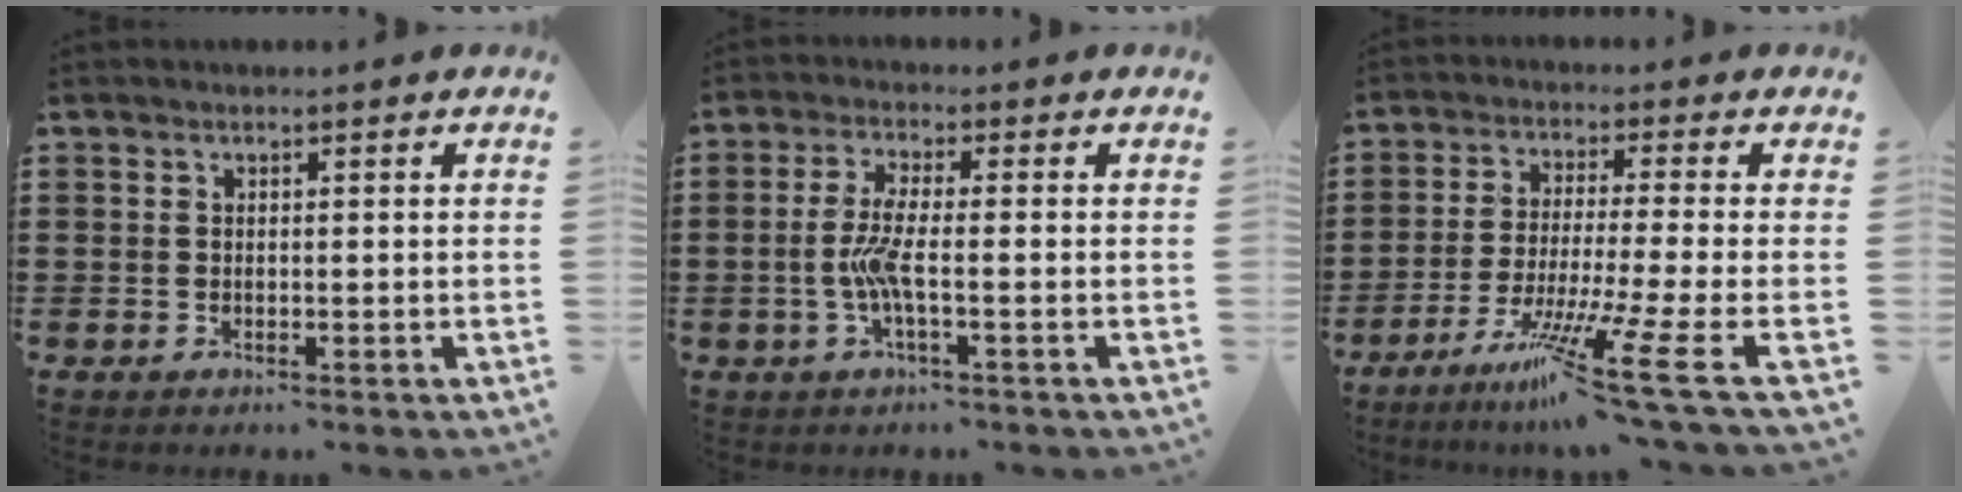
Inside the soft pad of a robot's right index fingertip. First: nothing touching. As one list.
[{"total": 4.9, "force": [-1.2, 0.7, 4.7], "torque": [-0.121, -0.013, -0.035]}, {"total": 11.0, "force": [-6.7, -1.7, 8.6], "torque": [-0.160, -0.017, -0.126]}]